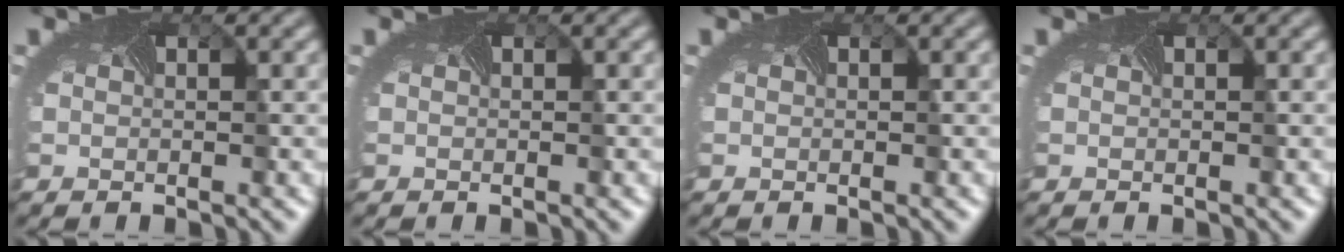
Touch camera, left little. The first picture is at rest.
{"total": 0.0}
{"total": 0.0}
{"total": 0.0}